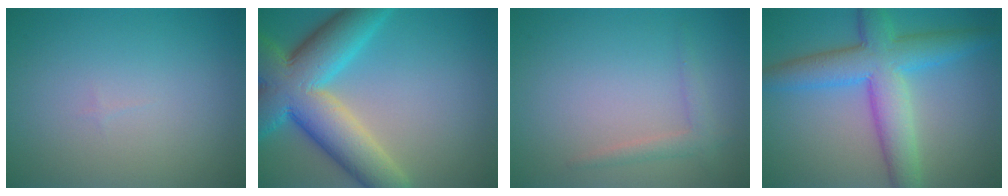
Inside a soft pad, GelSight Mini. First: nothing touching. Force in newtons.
{"total": 11.3, "press": 11.3, "slide": 0.5}
{"total": 1.5, "press": 1.4, "slide": 0.1}
{"total": 7.4, "press": 7.4, "slide": 0.1}